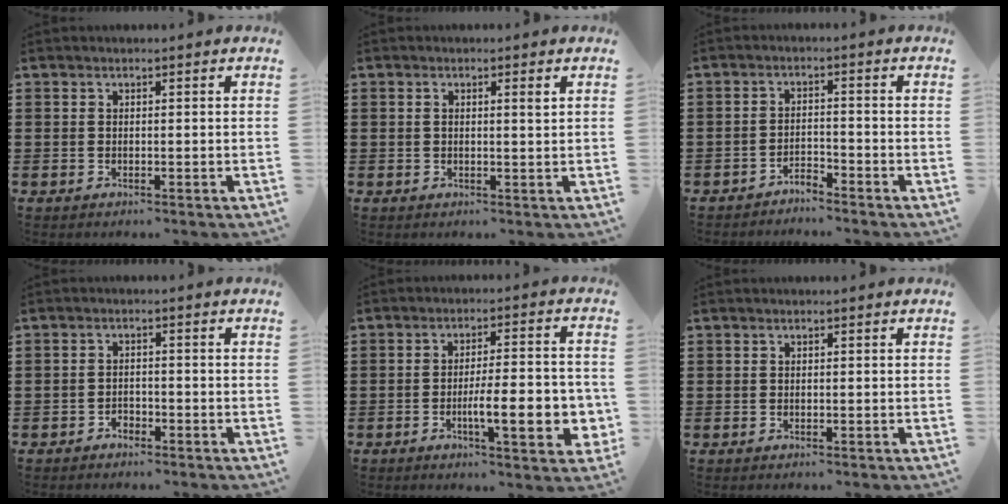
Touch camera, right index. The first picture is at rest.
{"total": 1.4, "force": [0.5, 0.2, 1.3], "torque": [-0.017, 0.000, 0.005]}
{"total": 2.6, "force": [-2.6, 0.1, -0.1], "torque": [-0.006, 0.004, -0.055]}
{"total": 1.5, "force": [-1.3, 0.7, 0.2], "torque": [-0.009, 0.000, -0.028]}
{"total": 10.0, "force": [-2.7, 2.5, 9.3], "torque": [-0.140, -0.007, -0.045]}
{"total": 0.0}